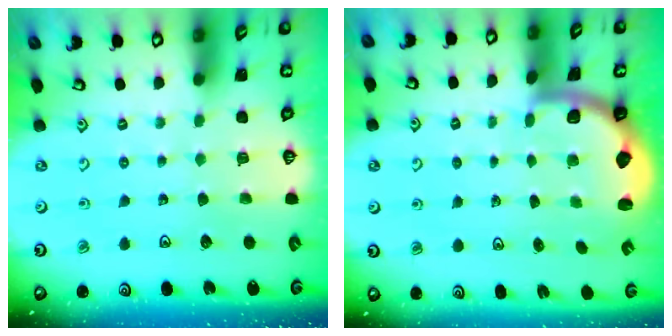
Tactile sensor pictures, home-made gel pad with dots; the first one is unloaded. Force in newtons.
{"total": 2.0, "press": 1.9, "slide": 0.5}